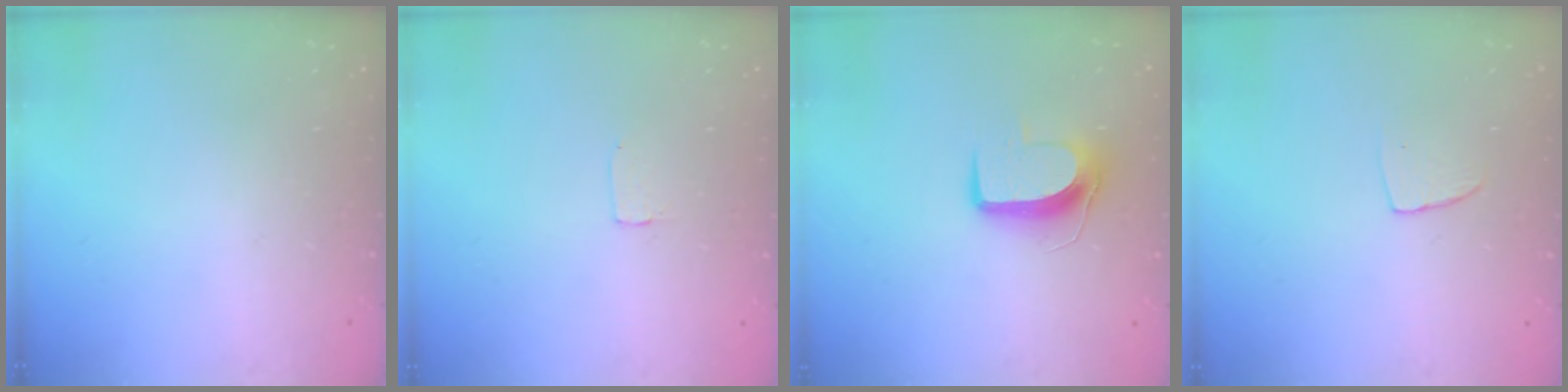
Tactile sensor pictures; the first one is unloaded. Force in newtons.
{"total": 1.7, "press": 1.7, "slide": 0.1}
{"total": 9.6, "press": 9.6, "slide": 0.3}
{"total": 4.9, "press": 4.8, "slide": 0.4}